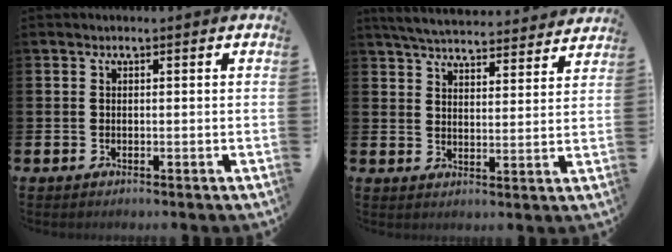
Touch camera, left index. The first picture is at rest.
{"total": 5.8, "force": [5.7, 0.7, 0.9], "torque": [-0.035, -0.038, 0.101]}